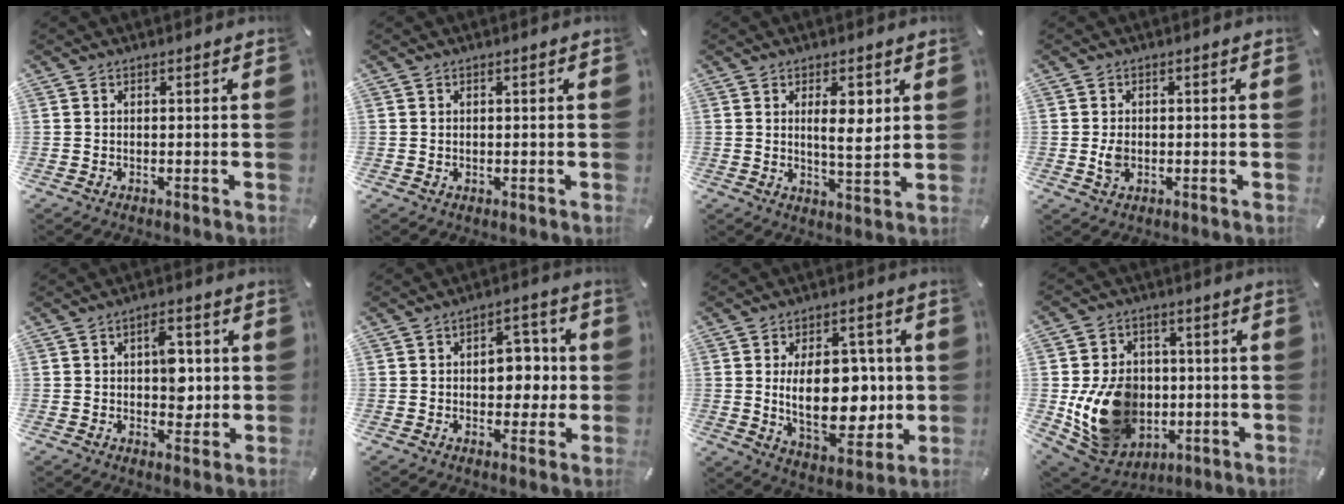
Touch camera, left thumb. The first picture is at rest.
{"total": 0.6, "force": [0.1, 0.6, 0.1], "torque": [-0.002, 0.004, 0.001]}
{"total": 7.7, "force": [2.4, 2.7, 6.8], "torque": [-0.104, -0.011, 0.034]}
{"total": 3.1, "force": [-0.4, 2.2, 2.2], "torque": [-0.039, -0.001, -0.011]}
{"total": 7.7, "force": [0.7, 4.8, 5.9], "torque": [-0.057, -0.007, 0.004]}
{"total": 8.3, "force": [0.1, 6.0, 5.8], "torque": [-0.064, 0.000, -0.004]}
{"total": 17.9, "force": [0.6, 10.8, 14.2], "torque": [-0.227, -0.015, 0.009]}
{"total": 17.0, "force": [-2.3, 14.1, 9.2], "torque": [-0.182, 0.006, -0.026]}